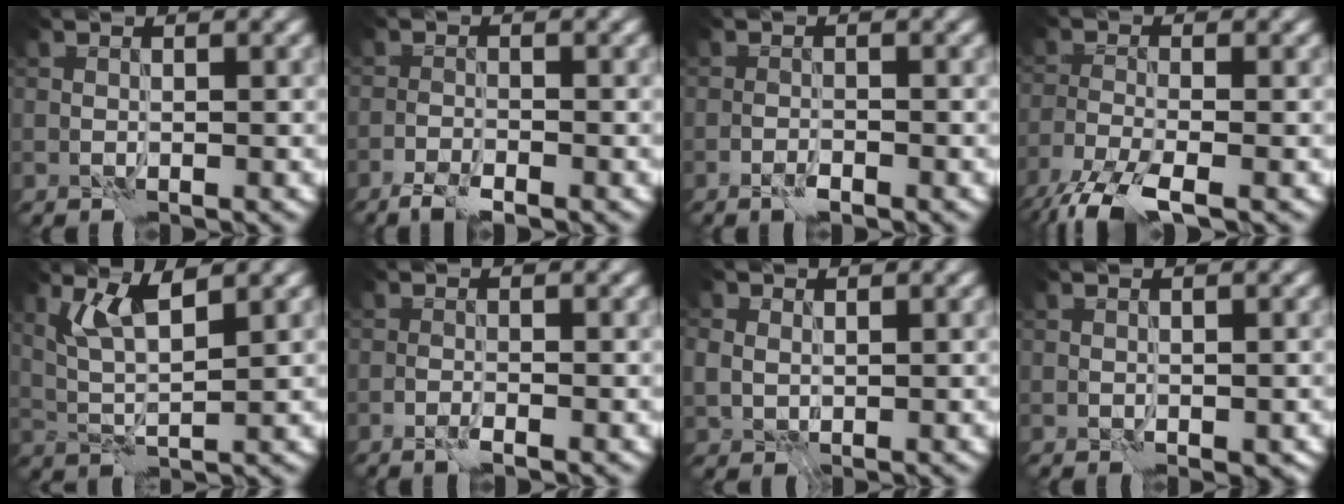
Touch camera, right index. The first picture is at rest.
{"total": 2.2, "force": [-1.8, 0.5, 1.2], "torque": [-0.031, -0.002, -0.038]}
{"total": 1.2, "force": [-0.9, 0.4, 0.8], "torque": [-0.016, -0.001, -0.019]}
{"total": 6.2, "force": [-4.3, 1.8, 4.1], "torque": [-0.086, -0.022, -0.090]}
{"total": 3.7, "force": [2.2, 0.9, 2.9], "torque": [-0.067, -0.006, 0.045]}
{"total": 0.9, "force": [-0.6, 0.1, 0.7], "torque": [-0.016, 0.000, -0.015]}
{"total": 2.1, "force": [0.8, 1.8, 0.8], "torque": [-0.021, 0.000, 0.017]}
{"total": 0.9, "force": [-0.1, 0.8, 0.5], "torque": [-0.009, -0.005, 0.001]}